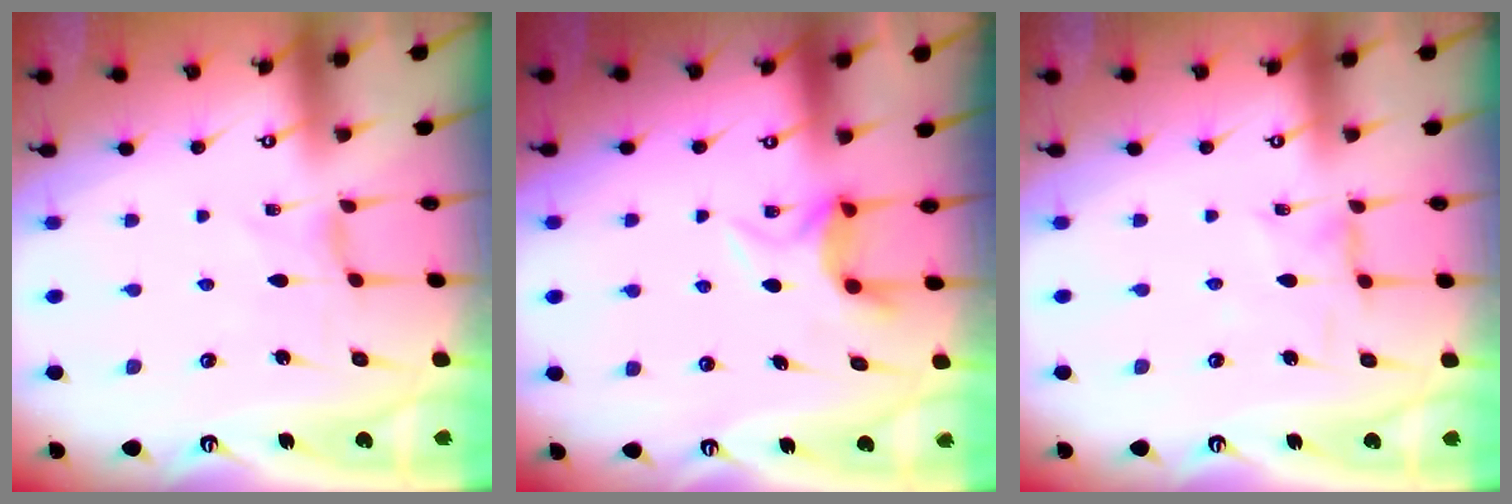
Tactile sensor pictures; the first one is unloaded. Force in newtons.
{"total": 6.5, "press": 6.4, "slide": 0.7}
{"total": 3.0, "press": 2.9, "slide": 0.3}